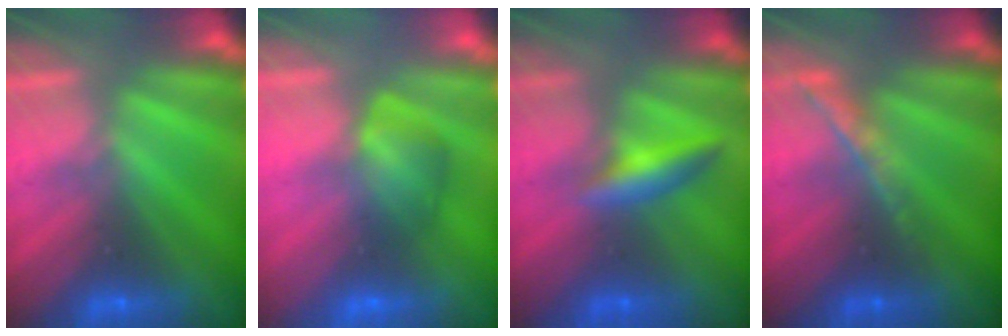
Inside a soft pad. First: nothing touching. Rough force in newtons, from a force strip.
{"total": 3.0}
{"total": 2.4}
{"total": 1.7}